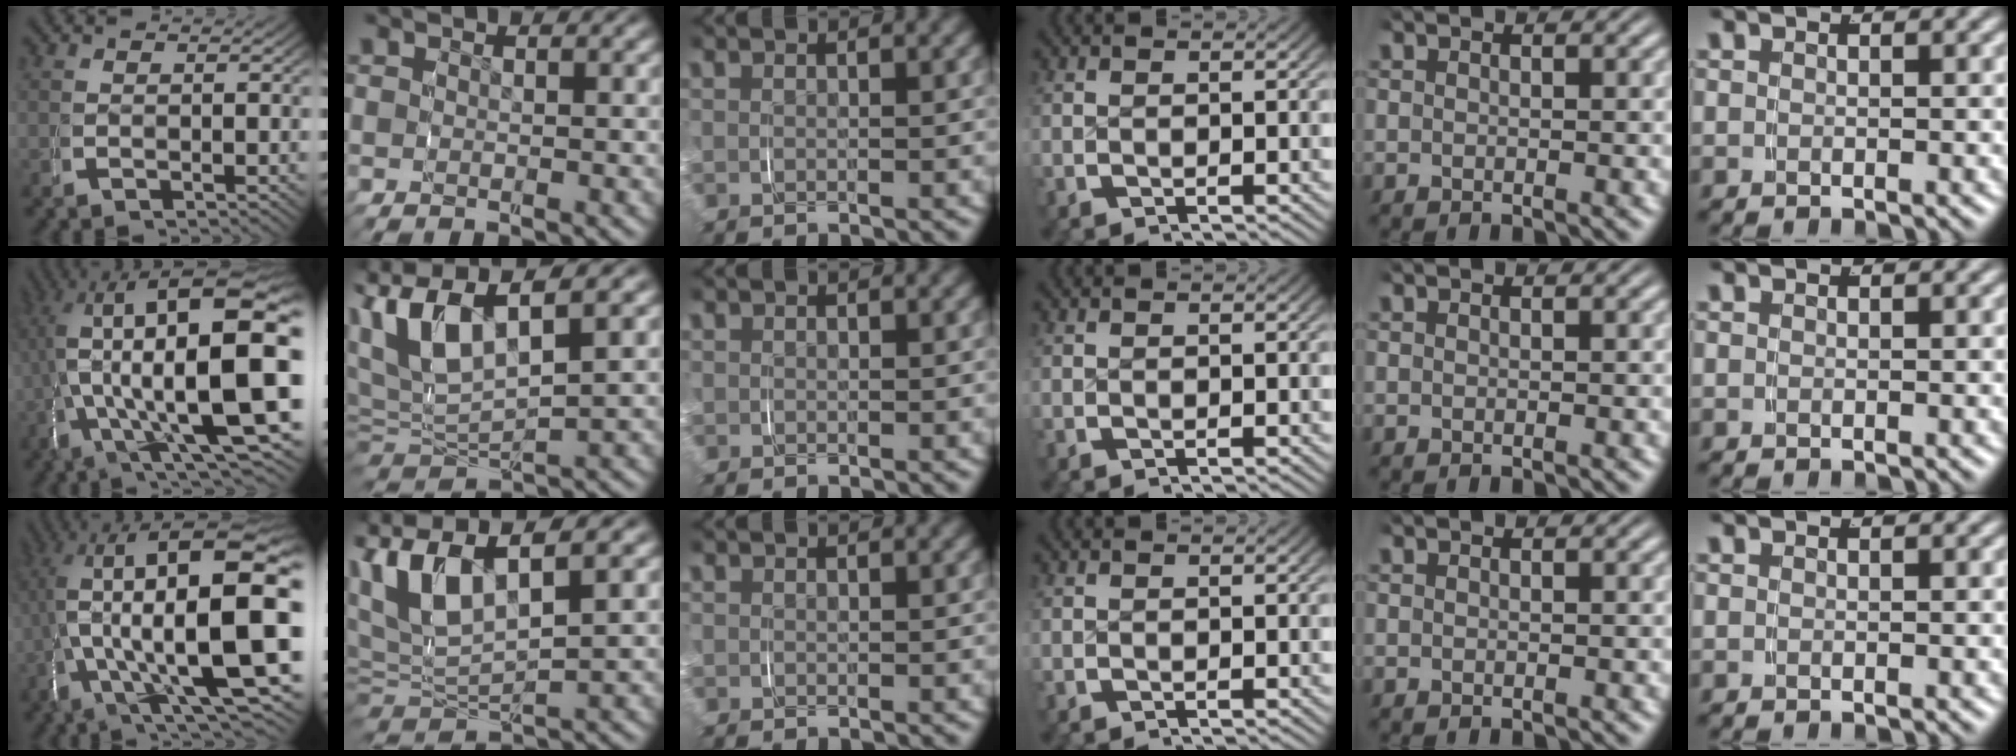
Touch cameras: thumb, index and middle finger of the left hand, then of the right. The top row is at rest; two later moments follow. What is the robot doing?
{"motion": "grasp_and_lifting", "object": "shoes"}